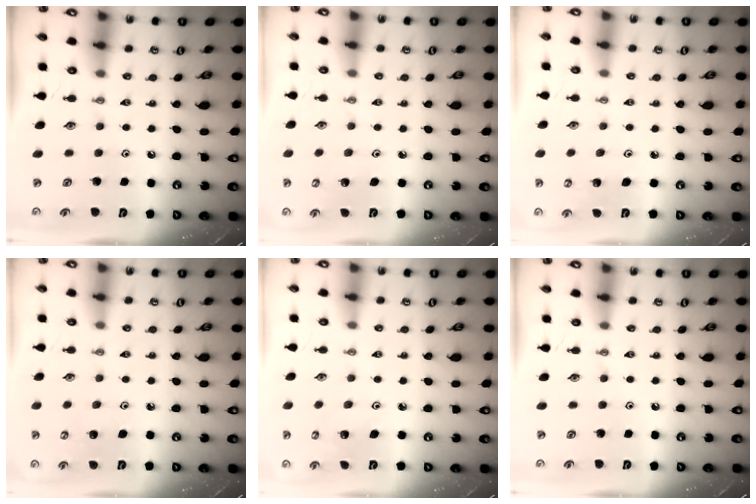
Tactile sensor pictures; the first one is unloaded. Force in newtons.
{"total": 3.0, "press": 2.9, "slide": 0.3}
{"total": 4.5, "press": 4.3, "slide": 1.2}
{"total": 5.5, "press": 5.4, "slide": 1.1}
{"total": 3.5, "press": 3.5, "slide": 0.2}
{"total": 0.0}